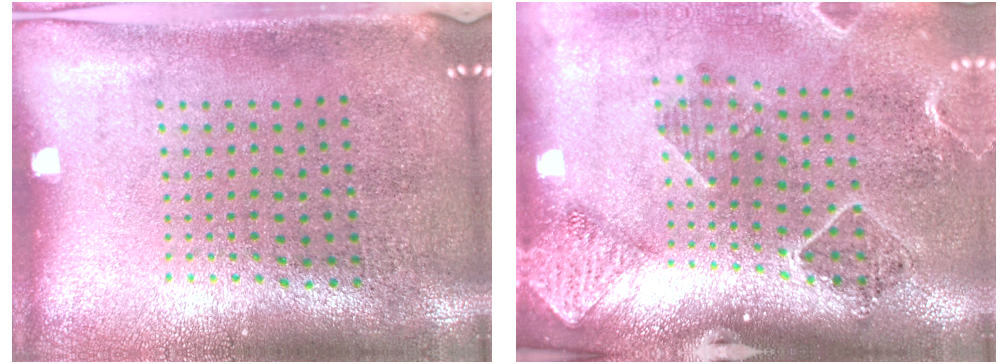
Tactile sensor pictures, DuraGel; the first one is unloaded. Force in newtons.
{"total": 1.5, "press": 1.5, "slide": 0.1}